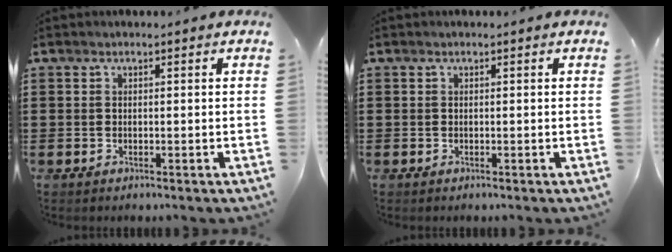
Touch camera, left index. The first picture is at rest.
{"total": 0.0}